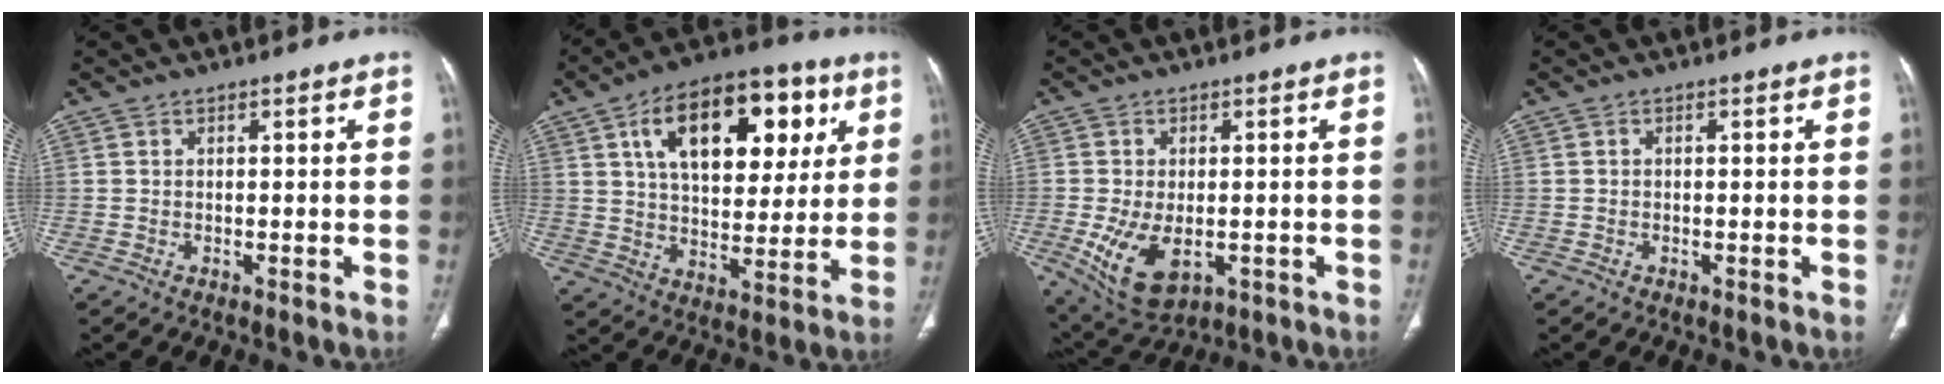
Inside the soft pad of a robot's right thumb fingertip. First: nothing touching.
{"total": 22.5, "force": [8.3, 12.5, 16.8], "torque": [-0.220, -0.004, 0.129]}
{"total": 10.2, "force": [-2.5, 5.9, 7.9], "torque": [-0.145, -0.009, -0.026]}
{"total": 0.0}